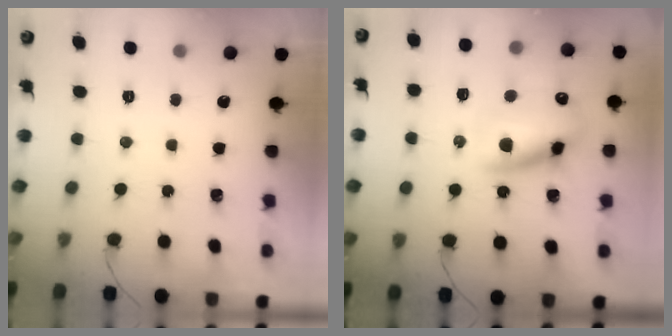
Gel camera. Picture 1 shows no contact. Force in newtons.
{"total": 13.5, "press": 13.2, "slide": 2.9}